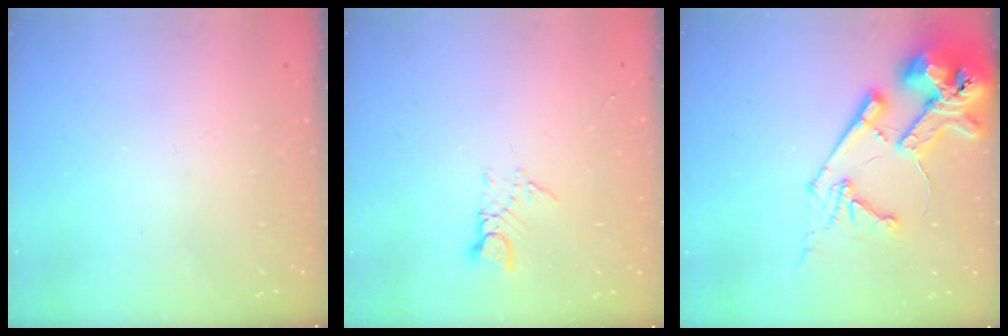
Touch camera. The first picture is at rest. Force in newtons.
{"total": 3.1, "press": 3.1, "slide": 0.2}
{"total": 19.2, "press": 19.1, "slide": 2.3}